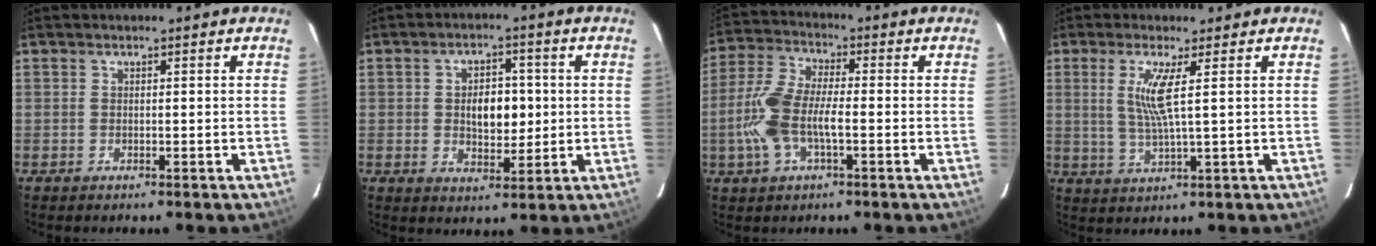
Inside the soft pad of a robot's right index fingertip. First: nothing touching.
{"total": 7.2, "force": [0.2, 4.4, 5.7], "torque": [-0.097, 0.008, 0.009]}
{"total": 11.1, "force": [-2.5, 4.3, 9.9], "torque": [-0.221, 0.005, -0.051]}
{"total": 5.7, "force": [1.6, -0.4, 5.5], "torque": [-0.109, -0.009, 0.033]}